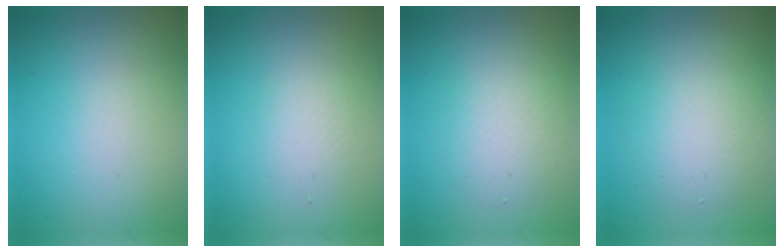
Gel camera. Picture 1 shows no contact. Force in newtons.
{"total": 1.4, "press": 1.4, "slide": 0.0}
{"total": 2.8, "press": 2.8, "slide": 0.1}
{"total": 4.2, "press": 4.2, "slide": 0.1}